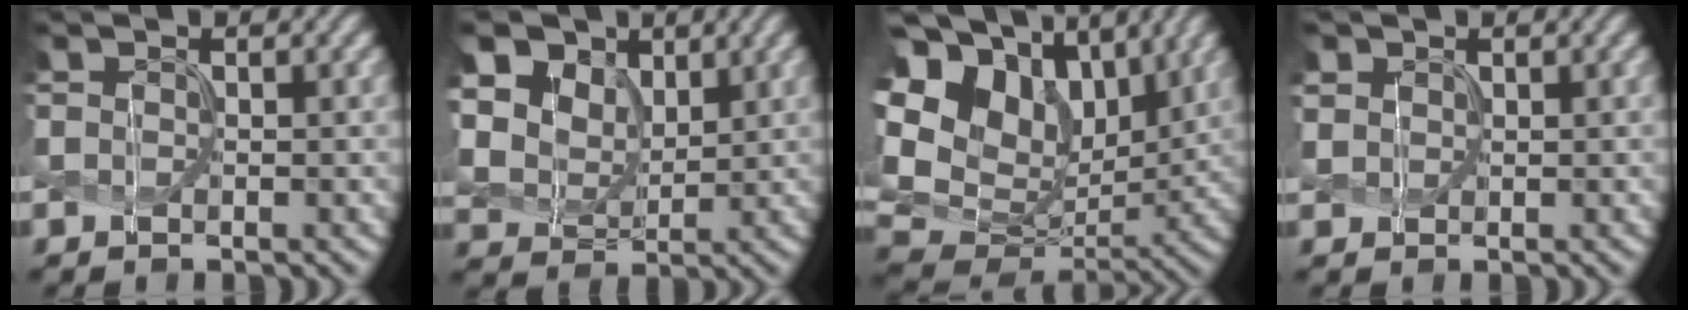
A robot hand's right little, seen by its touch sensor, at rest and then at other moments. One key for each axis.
{"total": 10.8, "fx": 5.5, "fy": 7.7, "fz": 5.3, "tx": -0.139, "ty": 0.024, "tz": 0.095}
{"total": 17.8, "fx": 6.9, "fy": 12.3, "fz": 10.8, "tx": -0.239, "ty": 0.030, "tz": 0.141}
{"total": 1.2, "fx": 0.7, "fy": 1.0, "fz": 0.1, "tx": -0.008, "ty": 0.002, "tz": 0.014}